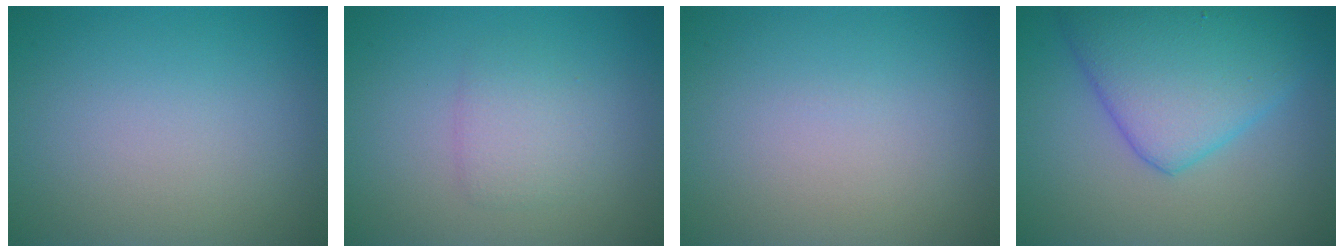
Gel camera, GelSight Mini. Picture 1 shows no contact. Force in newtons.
{"total": 2.0, "press": 2.0, "slide": 0.1}
{"total": 0.0}
{"total": 7.2, "press": 7.2, "slide": 0.3}